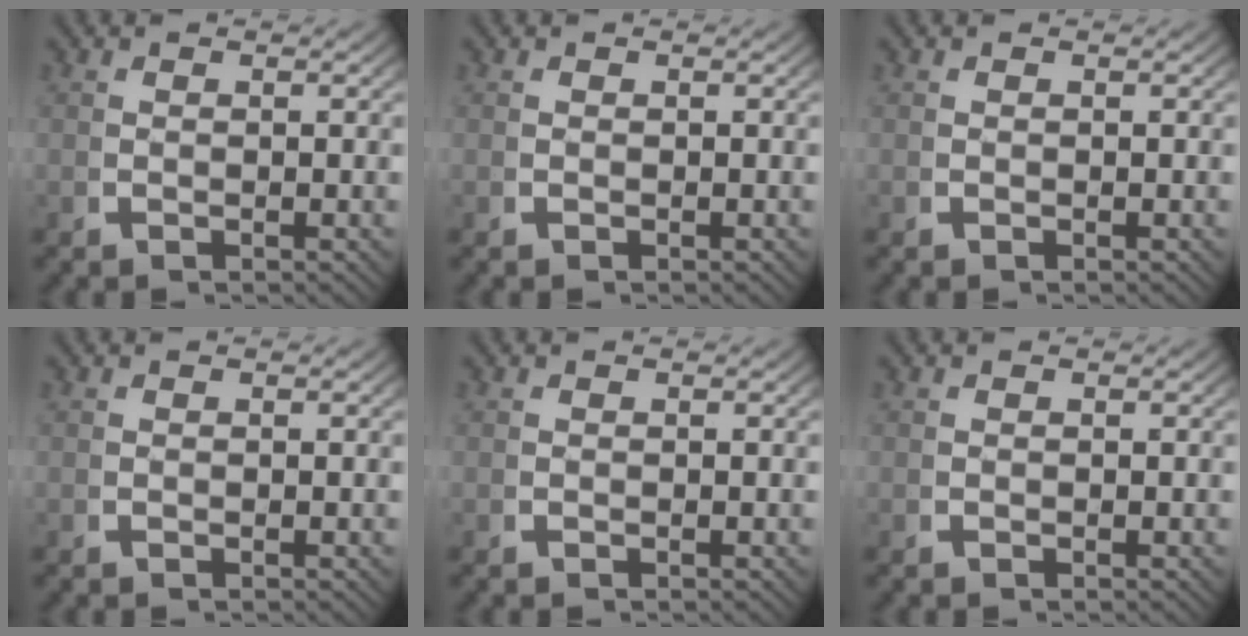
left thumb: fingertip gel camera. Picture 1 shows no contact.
{"total": 0.0}
{"total": 0.0}
{"total": 0.0}
{"total": 0.0}
{"total": 0.0}